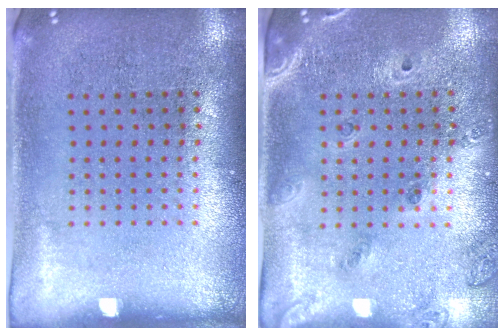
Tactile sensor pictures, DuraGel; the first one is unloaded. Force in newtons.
{"total": 1.4, "press": 1.3, "slide": 0.6}